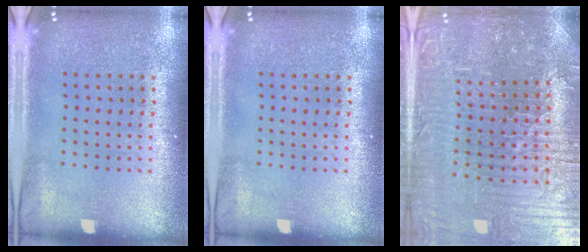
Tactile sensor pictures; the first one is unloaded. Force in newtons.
{"total": 0.0}
{"total": 4.9, "press": 4.8, "slide": 1.0}